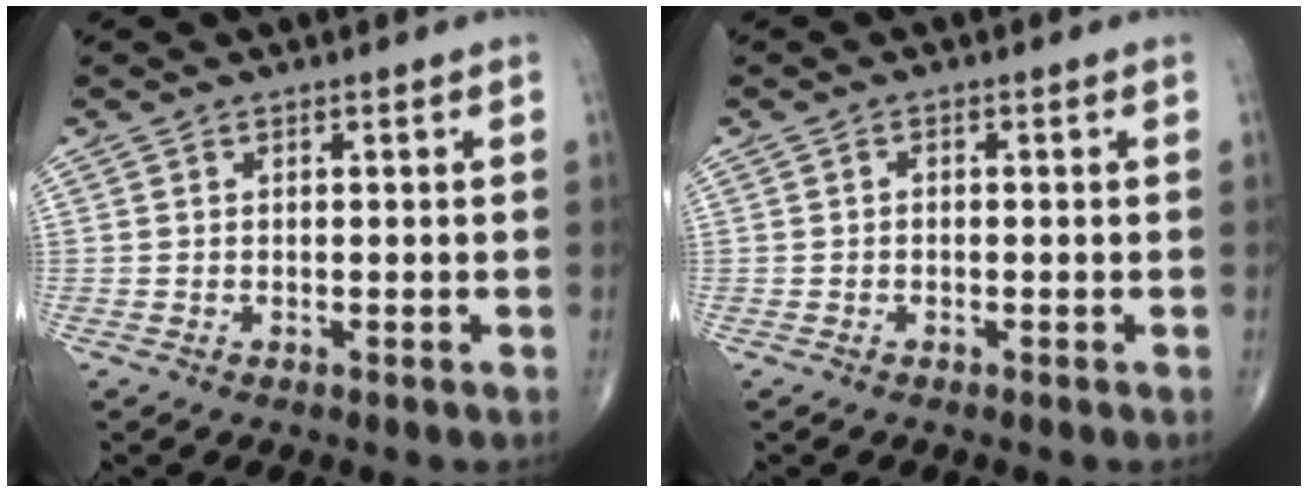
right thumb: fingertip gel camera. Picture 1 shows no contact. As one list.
[{"total": 0.6, "force": [-0.3, 0.3, 0.3], "torque": [0.001, 0.002, -0.011]}]